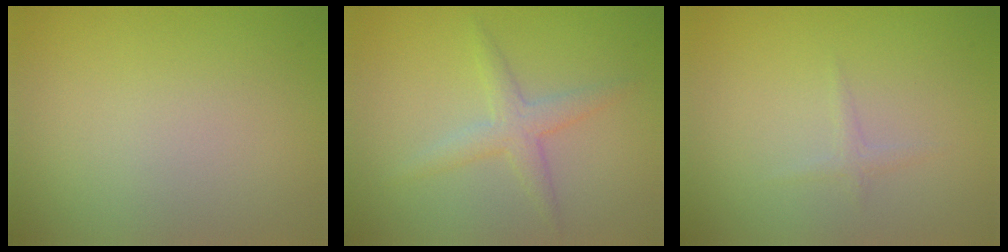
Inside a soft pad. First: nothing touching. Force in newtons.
{"total": 2.4, "press": 2.4, "slide": 0.1}
{"total": 0.8, "press": 0.8, "slide": 0.0}